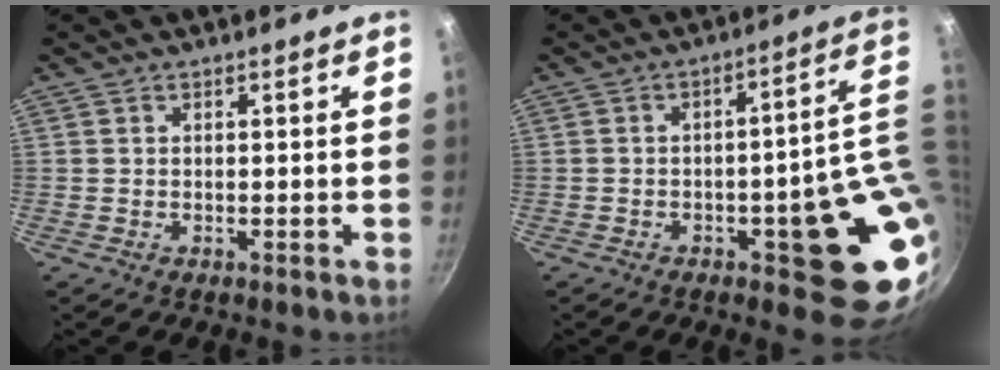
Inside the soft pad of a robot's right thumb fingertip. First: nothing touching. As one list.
[{"total": 15.9, "force": [-1.1, 5.1, 15.0], "torque": [-0.143, 0.004, -0.007]}]